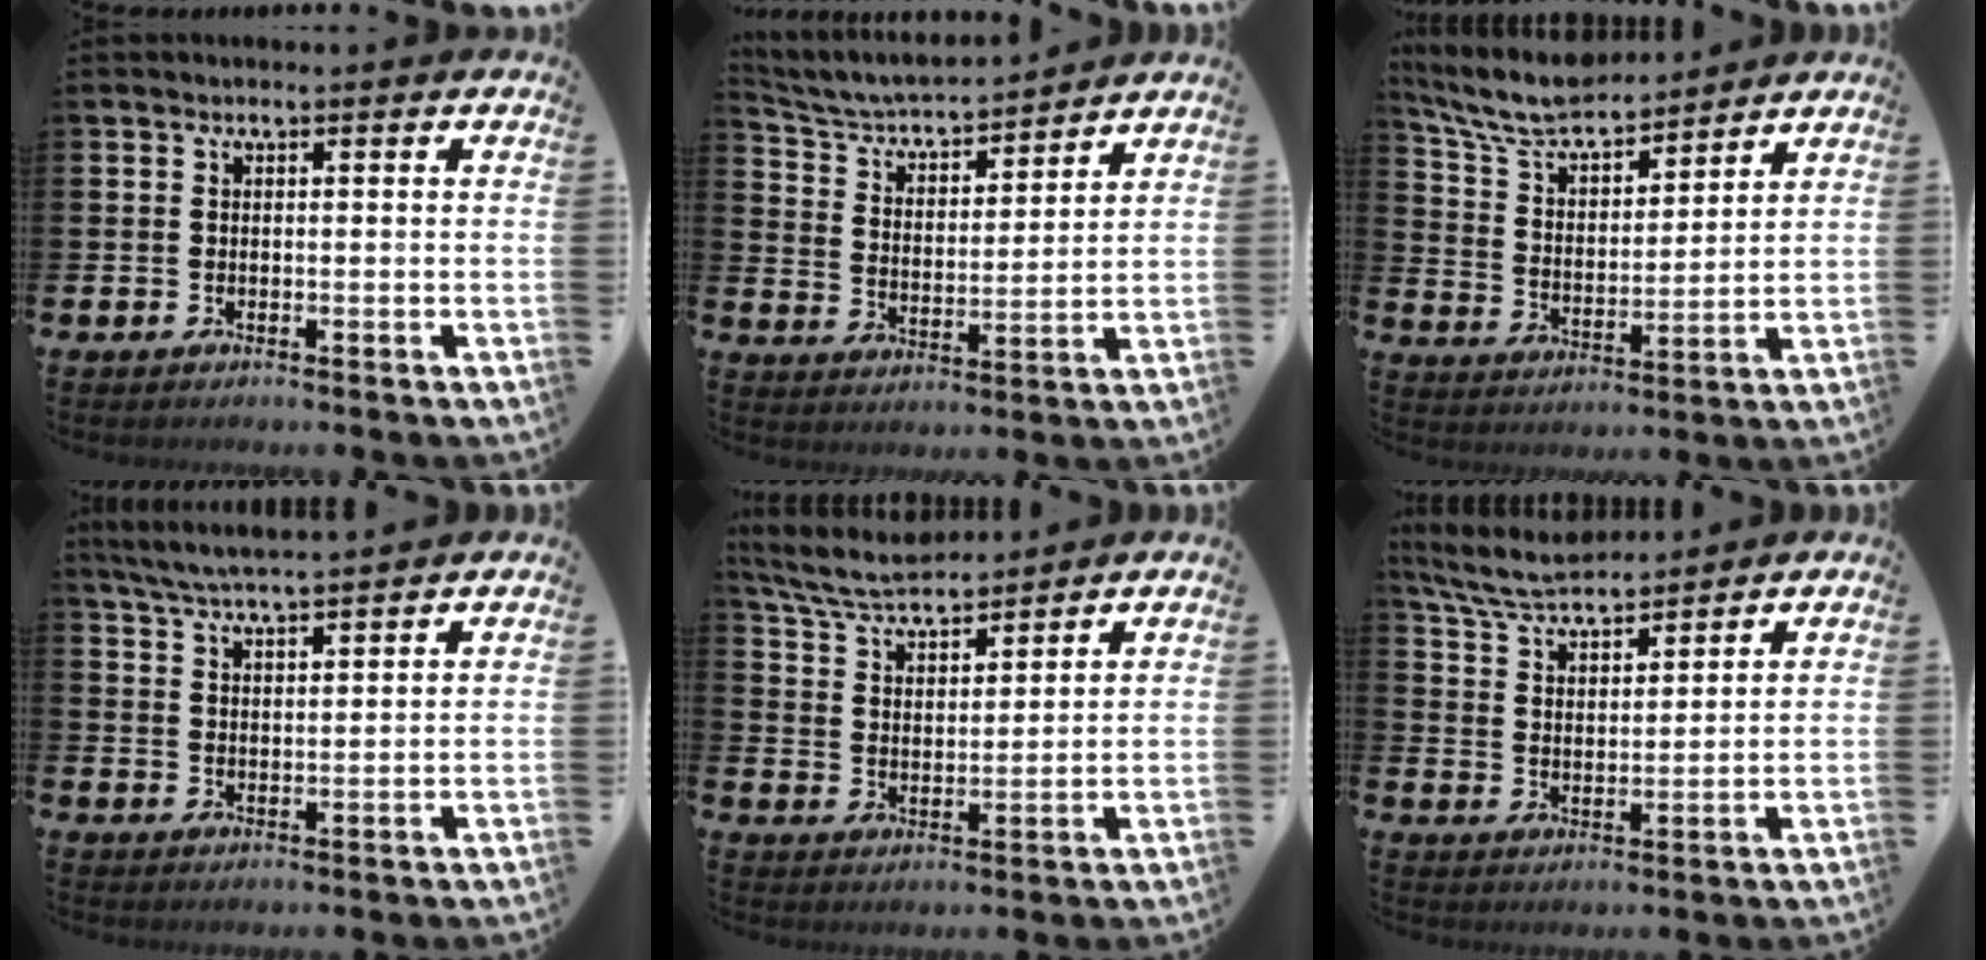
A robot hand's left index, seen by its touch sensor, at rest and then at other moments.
{"total": 5.2, "force": [5.0, 0.9, 1.2], "torque": [-0.050, -0.043, 0.081]}
{"total": 8.1, "force": [7.5, 1.7, 2.6], "torque": [-0.087, -0.045, 0.133]}
{"total": 5.4, "force": [5.2, 0.0, 1.3], "torque": [-0.044, -0.024, 0.094]}
{"total": 6.3, "force": [6.0, 0.9, 1.7], "torque": [-0.061, -0.029, 0.107]}
{"total": 6.7, "force": [6.3, 1.0, 1.8], "torque": [-0.065, -0.029, 0.115]}